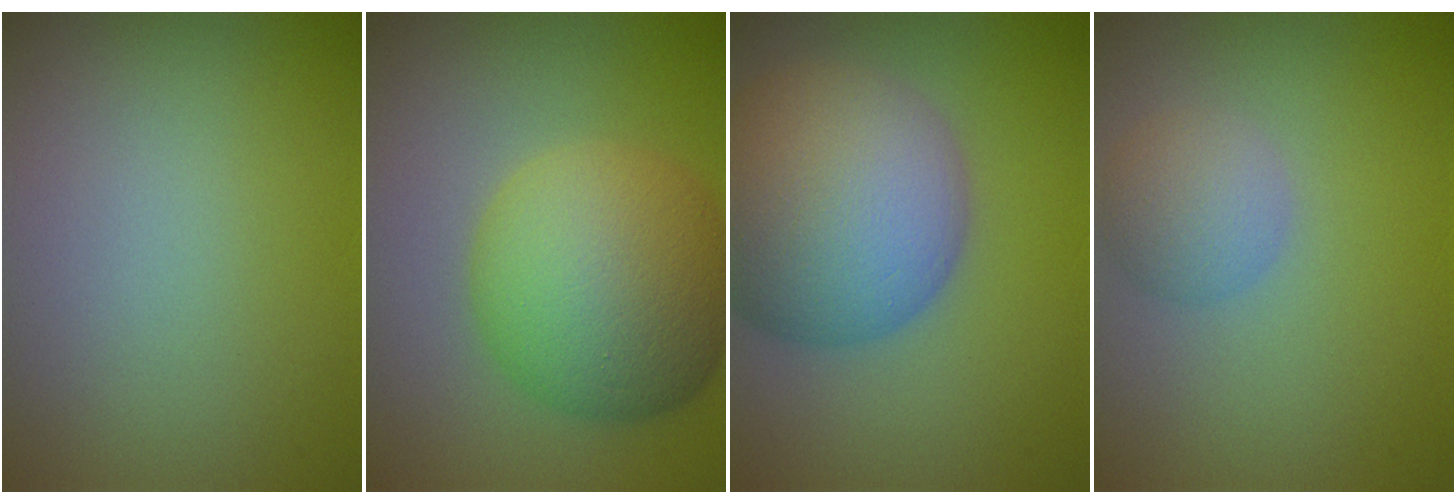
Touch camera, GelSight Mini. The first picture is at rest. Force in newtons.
{"total": 9.7, "press": 9.7, "slide": 0.2}
{"total": 11.4, "press": 11.4, "slide": 0.8}
{"total": 2.7, "press": 2.7, "slide": 0.2}